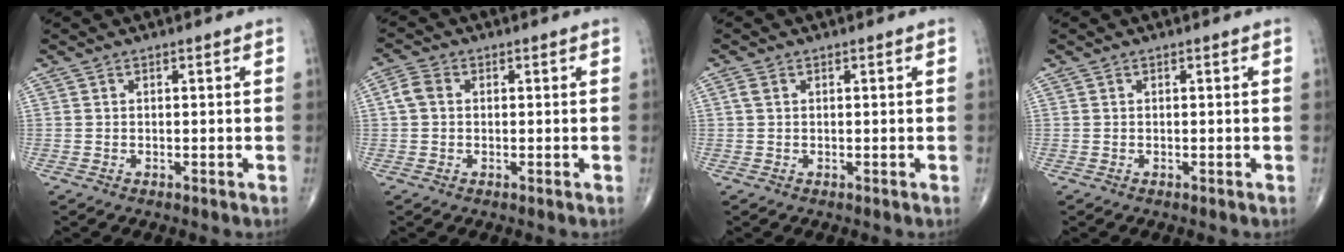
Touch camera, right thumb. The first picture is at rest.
{"total": 3.3, "force": [0.3, 2.6, 2.1], "torque": [-0.045, 0.011, 0.000]}
{"total": 1.2, "force": [0.3, 0.8, 0.8], "torque": [-0.023, 0.005, 0.008]}
{"total": 0.0}